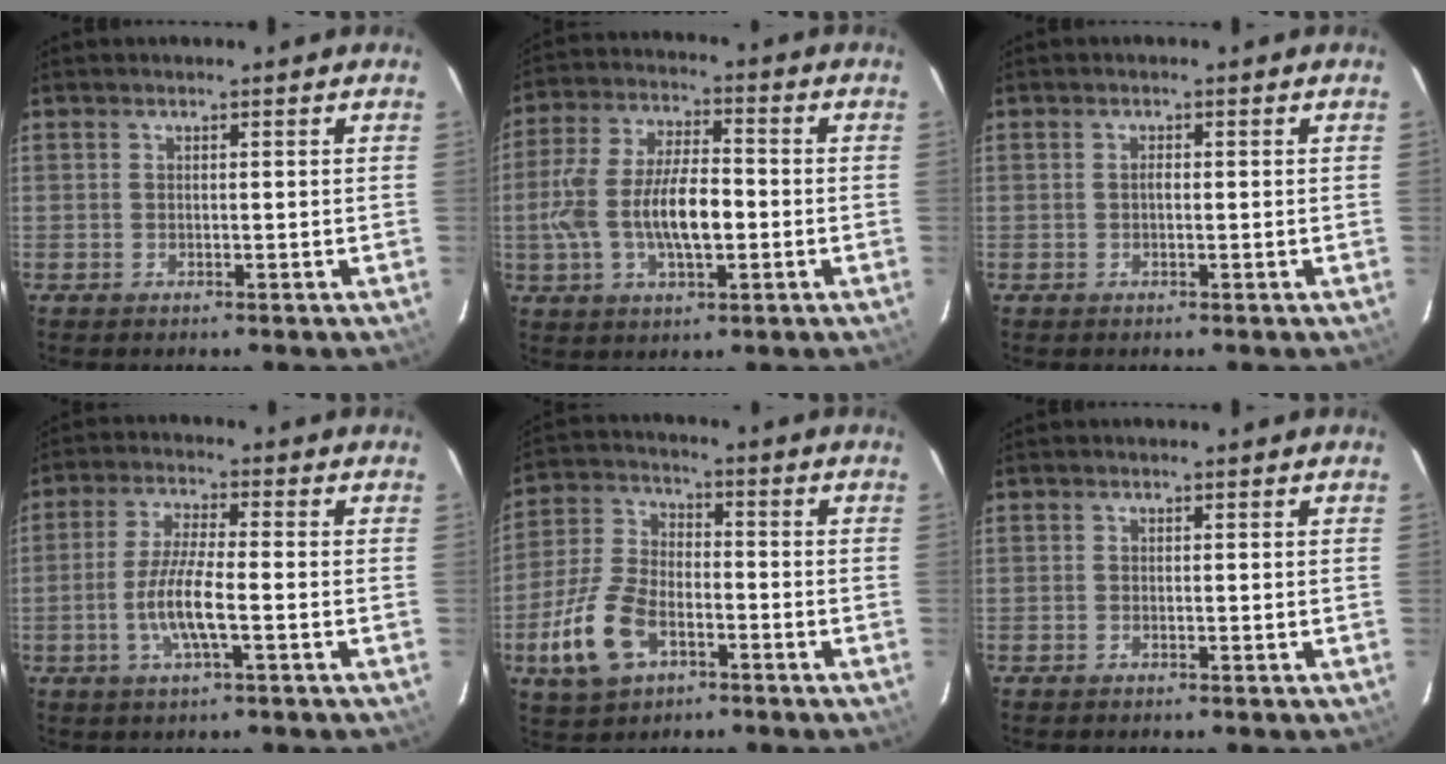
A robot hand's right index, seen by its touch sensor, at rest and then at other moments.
{"total": 13.1, "force": [-2.2, 5.2, 11.8], "torque": [-0.238, 0.002, -0.038]}
{"total": 0.6, "force": [-0.1, 0.4, 0.5], "torque": [-0.007, 0.004, -0.004]}
{"total": 7.7, "force": [-2.3, 1.0, 7.3], "torque": [-0.147, -0.003, -0.045]}
{"total": 12.9, "force": [-5.8, 7.3, 8.9], "torque": [-0.210, 0.001, -0.109]}
{"total": 0.0}